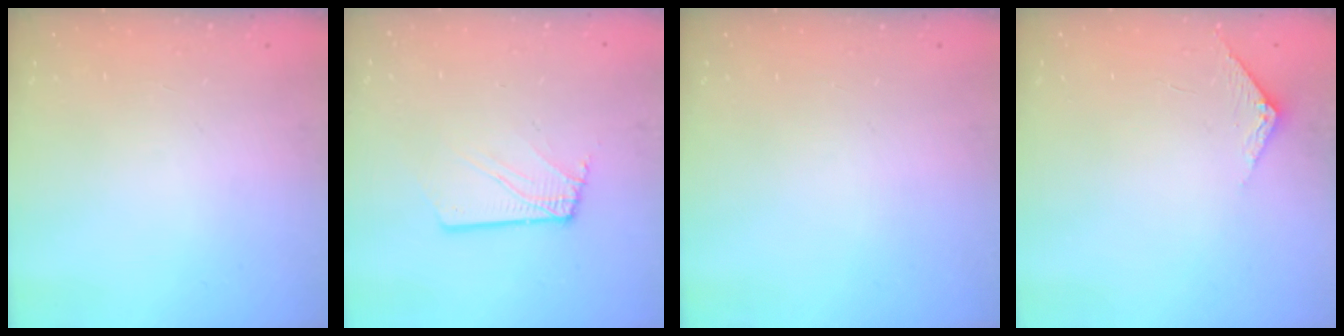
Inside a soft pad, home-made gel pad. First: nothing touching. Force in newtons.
{"total": 3.2, "press": 3.2, "slide": 0.4}
{"total": 0.0}
{"total": 3.9, "press": 3.9, "slide": 0.2}